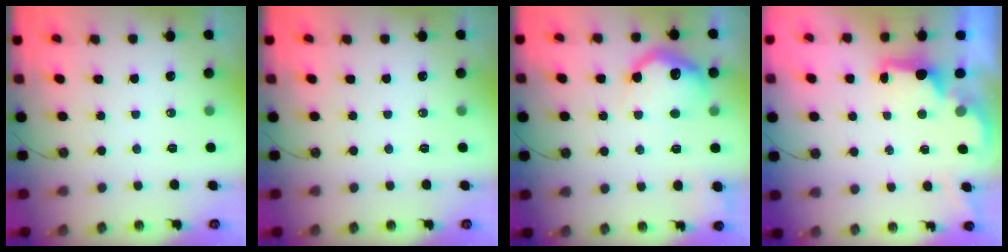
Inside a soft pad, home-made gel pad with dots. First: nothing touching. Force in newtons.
{"total": 0.0}
{"total": 13.9, "press": 13.8, "slide": 0.9}
{"total": 2.1, "press": 2.0, "slide": 0.8}